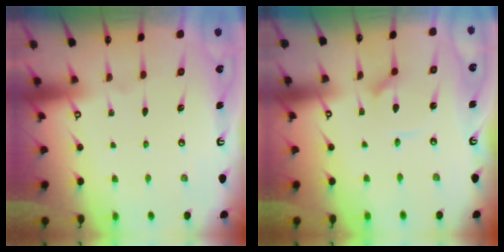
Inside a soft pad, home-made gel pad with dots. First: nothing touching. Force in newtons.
{"total": 3.1, "press": 3.1, "slide": 0.3}